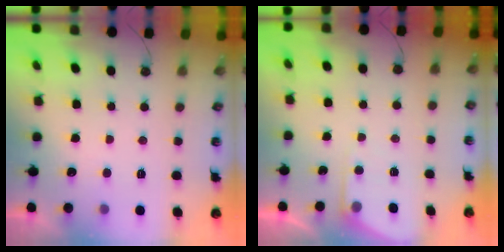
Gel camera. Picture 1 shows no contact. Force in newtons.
{"total": 4.6, "press": 4.6, "slide": 0.5}